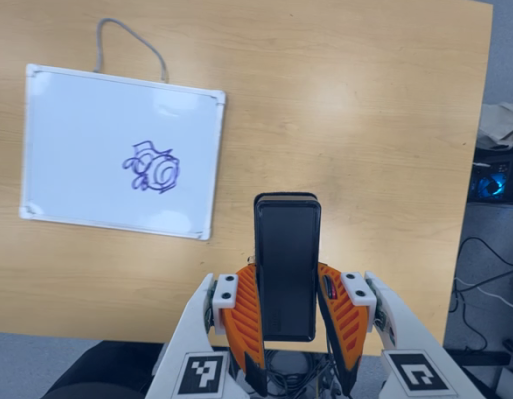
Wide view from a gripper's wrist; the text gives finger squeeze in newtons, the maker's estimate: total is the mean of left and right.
{"total": 5.4, "left": 3.6, "right": 7.2}